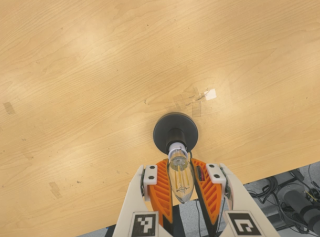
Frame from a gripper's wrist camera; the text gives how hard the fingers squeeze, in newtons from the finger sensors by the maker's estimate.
{"total": 13.3, "left": 12.6, "right": 14.1}